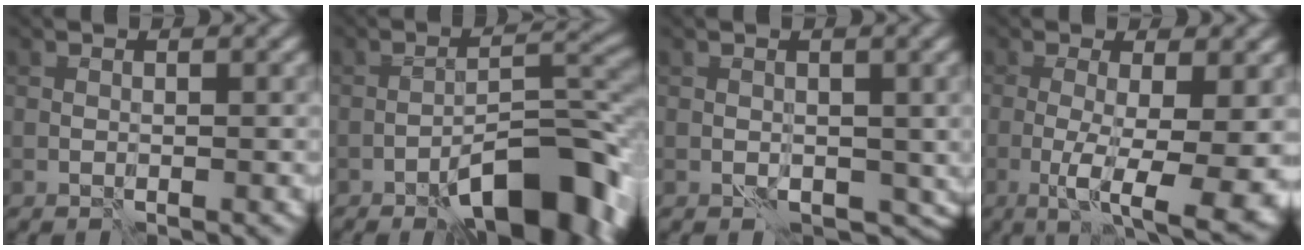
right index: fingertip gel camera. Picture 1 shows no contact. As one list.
[{"total": 9.0, "force": [-5.5, 2.8, 6.6], "torque": [-0.087, 0.019, -0.087]}, {"total": 3.5, "force": [-0.9, 2.4, 2.3], "torque": [-0.020, -0.008, -0.009]}, {"total": 9.2, "force": [-2.2, 2.4, 8.6], "torque": [-0.124, -0.013, -0.025]}]